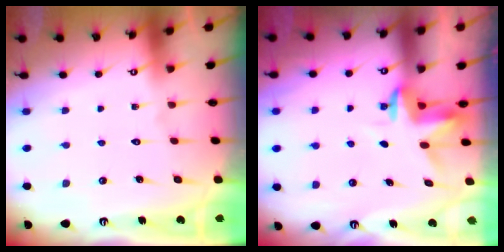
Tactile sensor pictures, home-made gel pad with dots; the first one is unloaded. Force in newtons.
{"total": 3.5, "press": 3.5, "slide": 0.2}